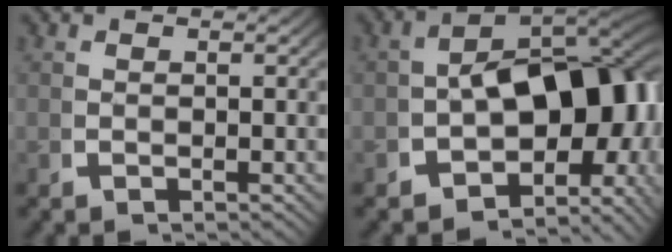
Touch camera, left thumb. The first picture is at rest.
{"total": 17.4, "force": [-1.6, 11.4, 13.1], "torque": [-0.199, -0.047, -0.014]}